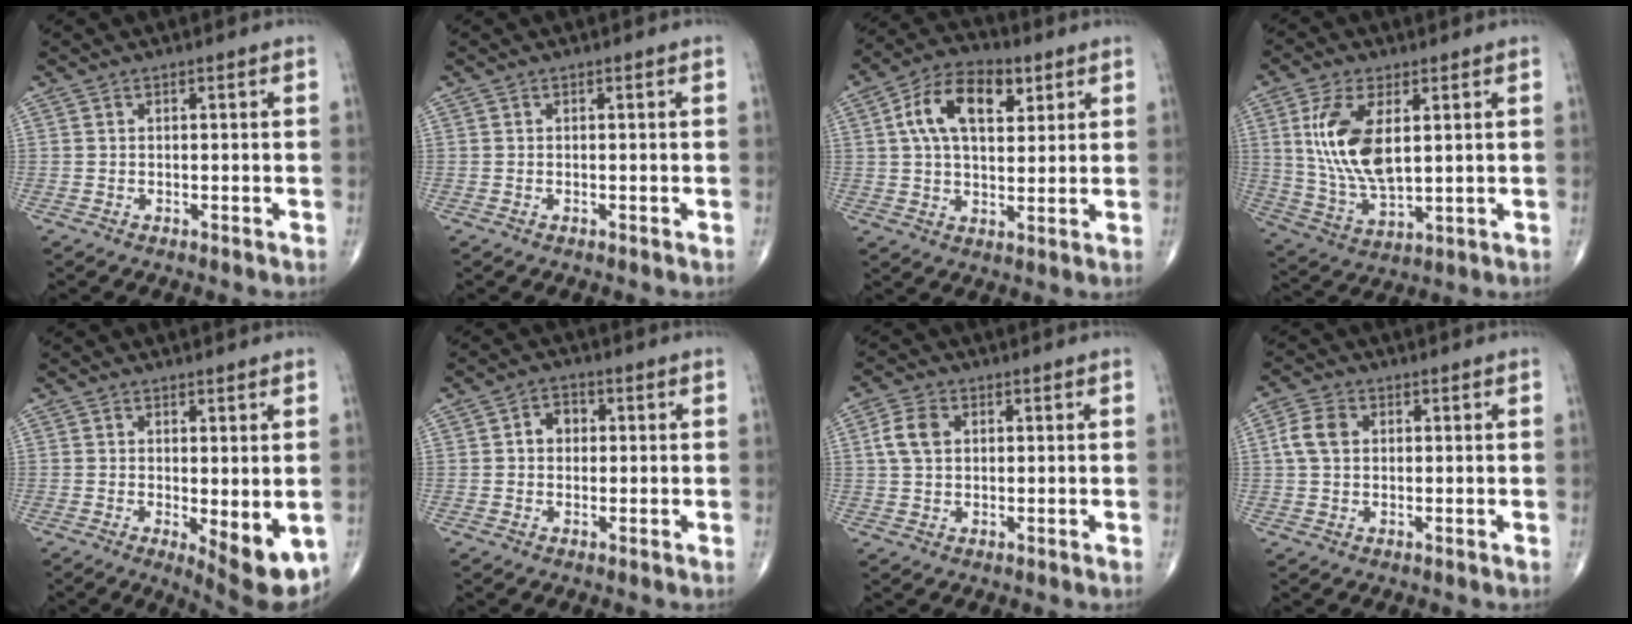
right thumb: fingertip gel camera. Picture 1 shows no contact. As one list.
[{"total": 0.0}, {"total": 13.3, "force": [4.5, 7.4, 10.0], "torque": [-0.160, 0.005, 0.072]}, {"total": 13.8, "force": [3.3, 6.6, 11.7], "torque": [-0.234, -0.019, 0.074]}, {"total": 8.7, "force": [-1.7, 2.9, 8.0], "torque": [-0.100, -0.023, -0.016]}, {"total": 3.8, "force": [0.4, 3.0, 2.2], "torque": [-0.017, 0.012, 0.001]}, {"total": 5.2, "force": [1.2, 3.6, 3.5], "torque": [-0.072, 0.005, 0.021]}, {"total": 5.0, "force": [0.9, 3.6, 3.3], "torque": [-0.069, 0.009, 0.013]}]